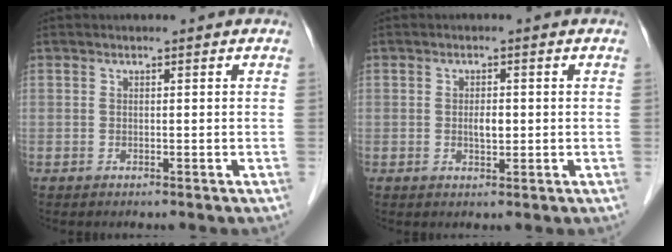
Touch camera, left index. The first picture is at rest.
{"total": 2.1, "force": [-0.1, 0.9, 1.9], "torque": [-0.036, 0.001, 0.000]}